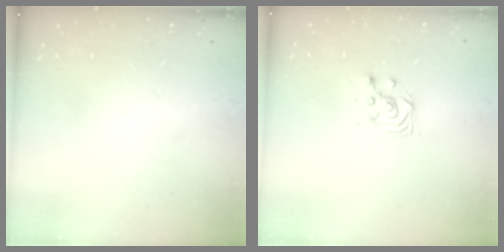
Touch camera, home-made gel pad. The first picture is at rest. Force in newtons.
{"total": 3.9, "press": 3.9, "slide": 0.2}